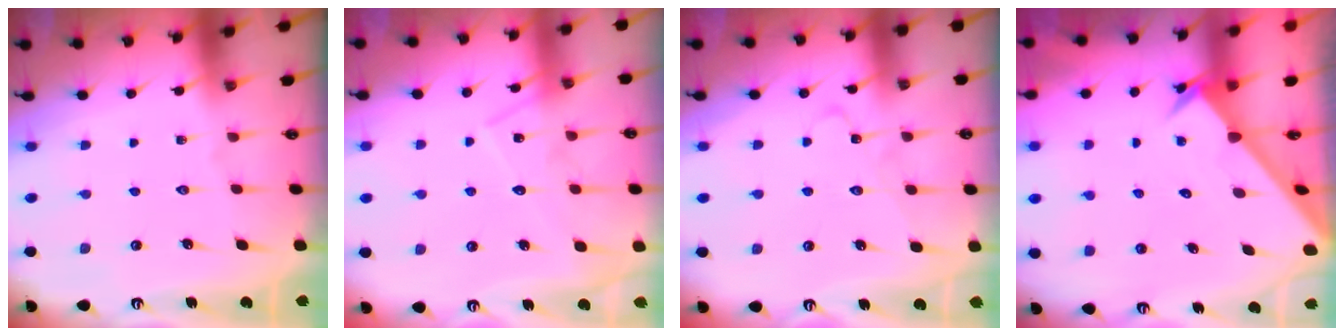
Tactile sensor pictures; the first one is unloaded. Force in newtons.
{"total": 11.7, "press": 11.7, "slide": 0.6}
{"total": 5.0, "press": 5.0, "slide": 0.4}
{"total": 2.6, "press": 2.6, "slide": 0.2}